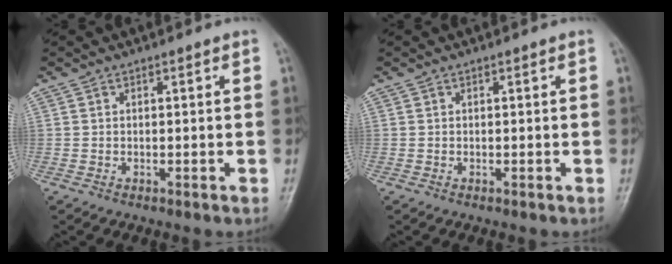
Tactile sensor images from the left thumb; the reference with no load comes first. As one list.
[{"total": 0.0}]